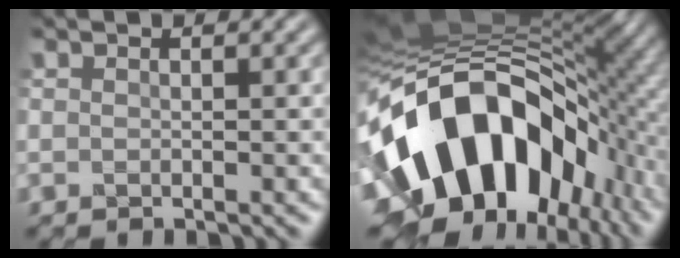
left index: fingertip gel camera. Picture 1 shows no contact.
{"total": 16.9, "force": [-4.3, 11.3, 11.8], "torque": [-0.186, -0.005, -0.074]}